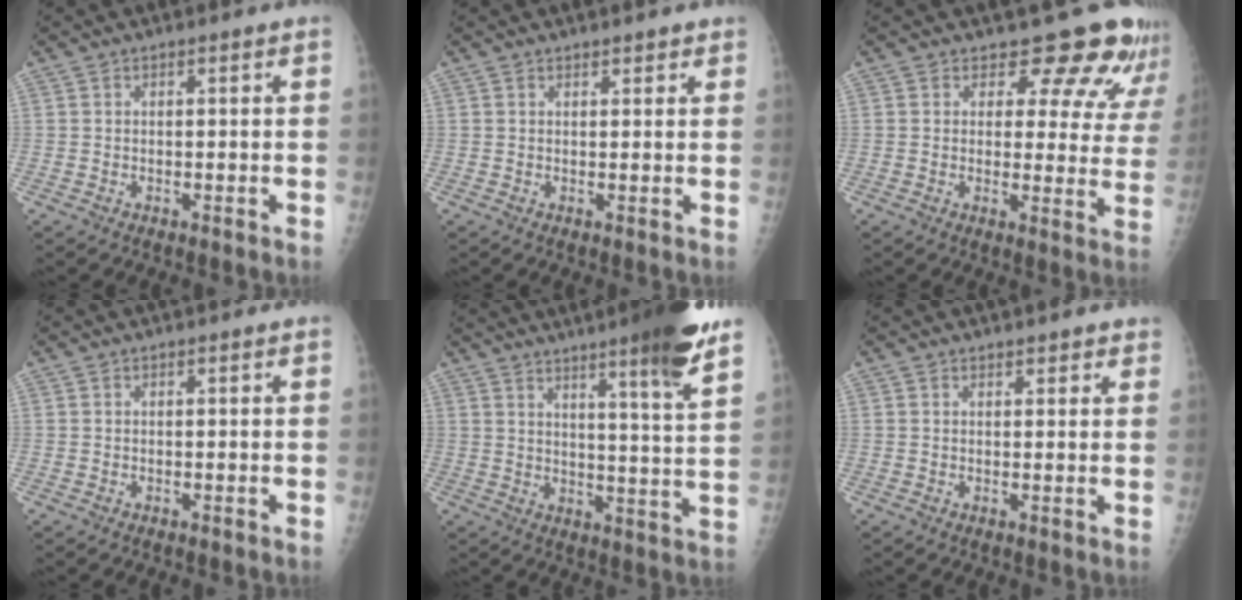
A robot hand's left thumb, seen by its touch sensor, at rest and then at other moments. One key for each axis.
{"total": 1.6, "fx": 1.3, "fy": 0.8, "fz": 0.6, "tx": 0.004, "ty": -0.005, "tz": 0.013}
{"total": 12.2, "fx": 11.0, "fy": 4.9, "fz": 2.0, "tx": 0.026, "ty": -0.081, "tz": 0.100}
{"total": 0.0}
{"total": 15.9, "fx": 10.9, "fy": 0.6, "fz": 11.6, "tx": -0.151, "ty": -0.053, "tz": 0.143}
{"total": 2.2, "fx": 1.8, "fy": 1.0, "fz": 0.7, "tx": 0.010, "ty": -0.005, "tz": 0.017}